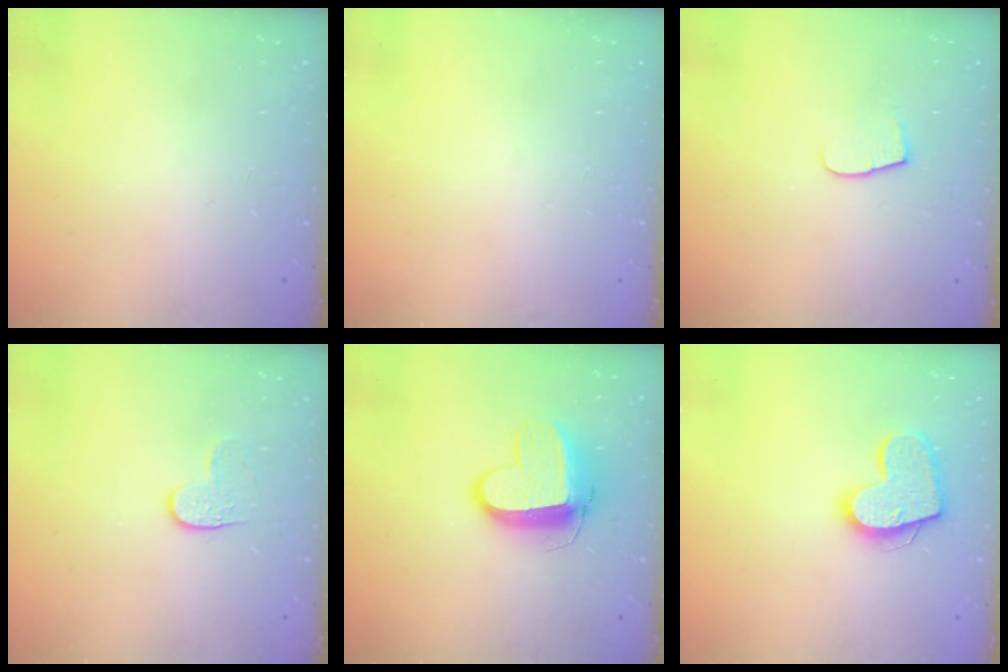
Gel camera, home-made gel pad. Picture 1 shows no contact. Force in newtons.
{"total": 0.0}
{"total": 5.7, "press": 5.7, "slide": 0.5}
{"total": 3.6, "press": 3.6, "slide": 0.4}
{"total": 11.7, "press": 11.6, "slide": 1.3}
{"total": 15.3, "press": 15.3, "slide": 1.1}